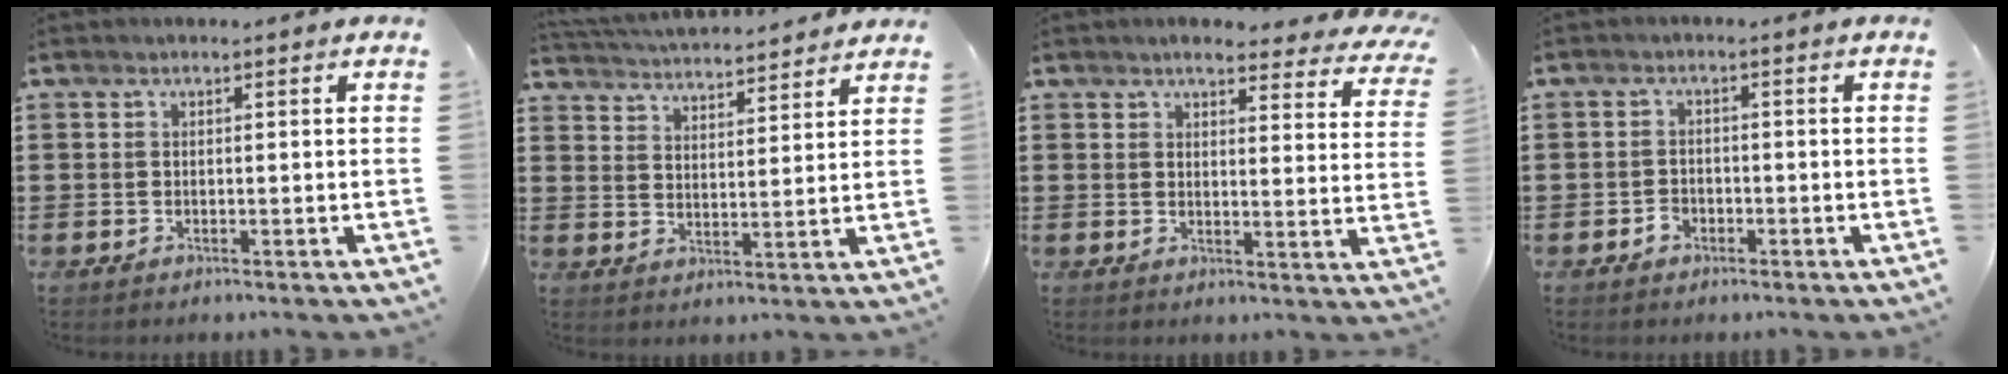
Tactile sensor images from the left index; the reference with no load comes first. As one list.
[{"total": 3.9, "force": [3.9, 0.0, 0.0], "torque": [-0.021, -0.026, 0.064]}, {"total": 4.4, "force": [4.0, 0.4, 1.8], "torque": [-0.042, -0.015, 0.068]}, {"total": 1.7, "force": [-1.1, 1.3, 0.5], "torque": [-0.014, 0.000, -0.023]}]